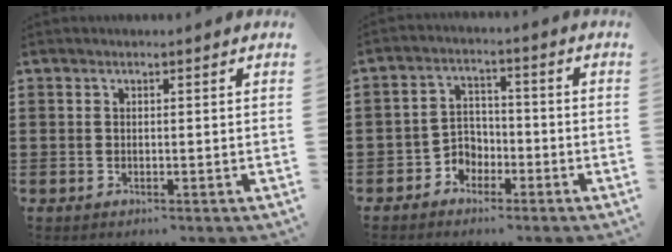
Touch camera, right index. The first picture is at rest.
{"total": 3.4, "force": [-2.3, 2.5, 0.6], "torque": [-0.022, 0.010, -0.049]}